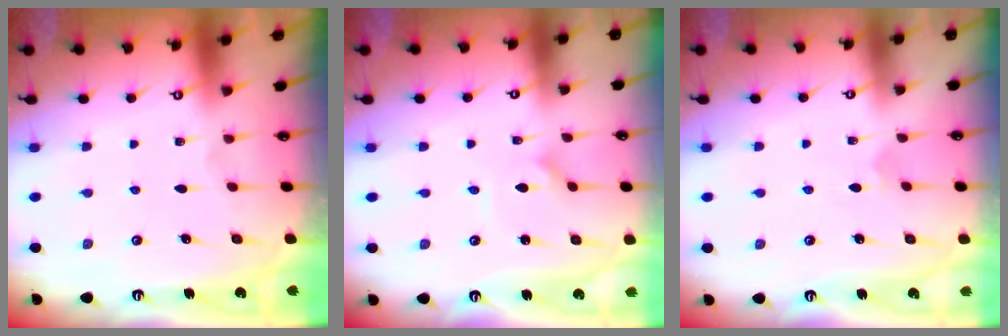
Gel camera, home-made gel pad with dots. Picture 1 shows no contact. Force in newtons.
{"total": 1.5, "press": 1.5, "slide": 0.1}
{"total": 3.5, "press": 3.5, "slide": 0.3}